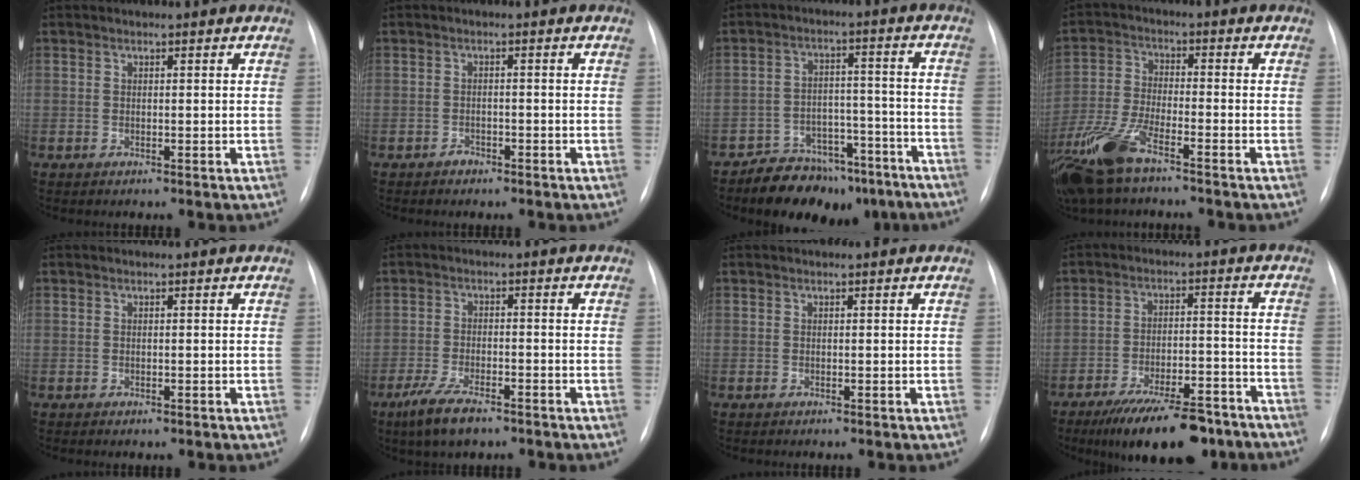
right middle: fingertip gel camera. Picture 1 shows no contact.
{"total": 1.3, "force": [-1.1, 0.8, 0.2], "torque": [-0.003, 0.003, -0.017]}
{"total": 12.4, "force": [-9.8, 6.2, 4.1], "torque": [-0.034, 0.045, -0.144]}
{"total": 10.7, "force": [-7.3, 2.6, 7.4], "torque": [-0.166, -0.016, -0.141]}
{"total": 0.0}
{"total": 6.7, "force": [-4.6, 1.9, 4.4], "torque": [-0.093, -0.012, -0.080]}
{"total": 0.0}
{"total": 15.1, "force": [-11.6, 4.8, 8.4], "torque": [-0.109, 0.012, -0.179]}